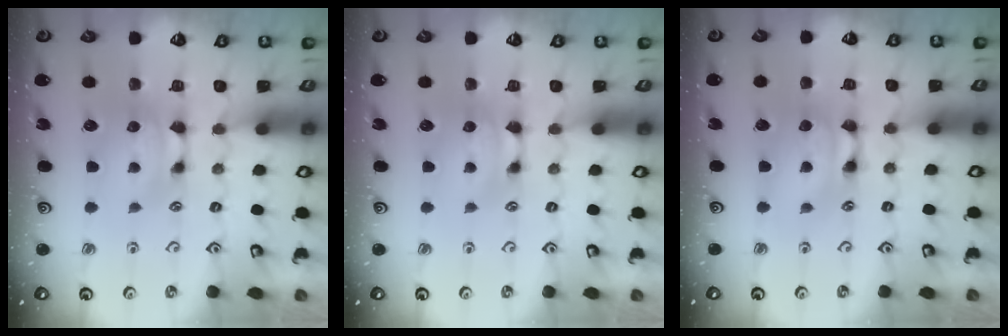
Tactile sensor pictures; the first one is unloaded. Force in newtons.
{"total": 0.0}
{"total": 2.2, "press": 2.2, "slide": 0.1}